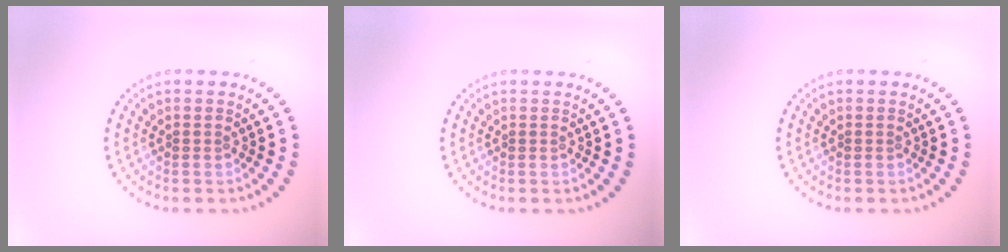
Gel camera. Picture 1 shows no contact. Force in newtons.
{"total": 0.0}
{"total": 0.0}